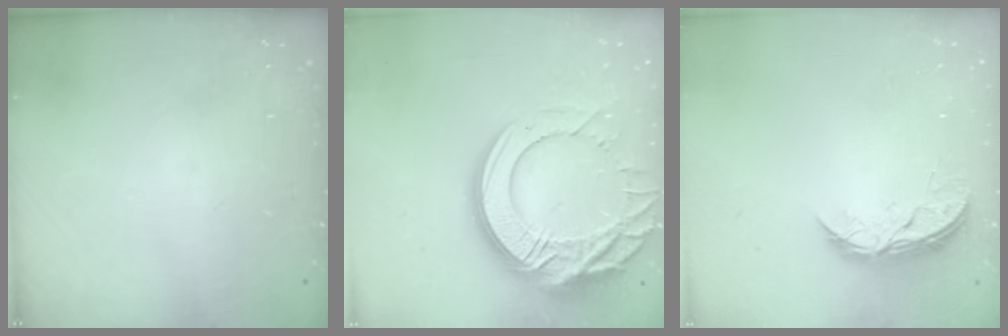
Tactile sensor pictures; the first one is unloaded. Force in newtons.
{"total": 22.6, "press": 22.5, "slide": 2.2}
{"total": 5.4, "press": 5.4, "slide": 0.5}